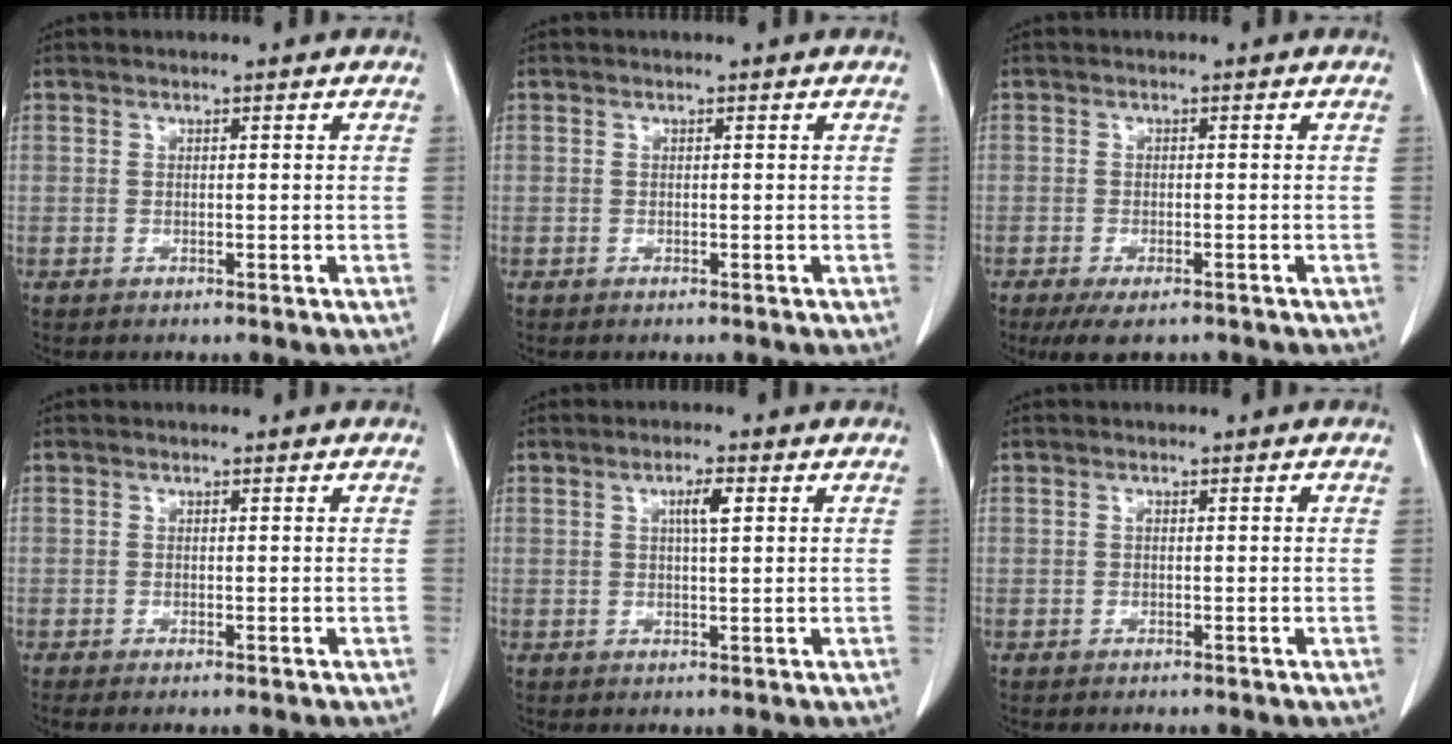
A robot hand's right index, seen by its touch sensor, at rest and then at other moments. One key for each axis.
{"total": 0.0}
{"total": 5.3, "fx": -4.0, "fy": 1.7, "fz": 3.1, "tx": -0.047, "ty": -0.010, "tz": -0.060}
{"total": 0.7, "fx": -0.5, "fy": 0.0, "fz": 0.5, "tx": -0.010, "ty": -0.002, "tz": -0.009}
{"total": 2.9, "fx": 1.0, "fy": 0.4, "fz": 2.7, "tx": -0.047, "ty": 0.001, "tz": 0.015}
{"total": 0.6, "fx": 0.0, "fy": 0.3, "fz": 0.6, "tx": -0.009, "ty": 0.001, "tz": 0.001}